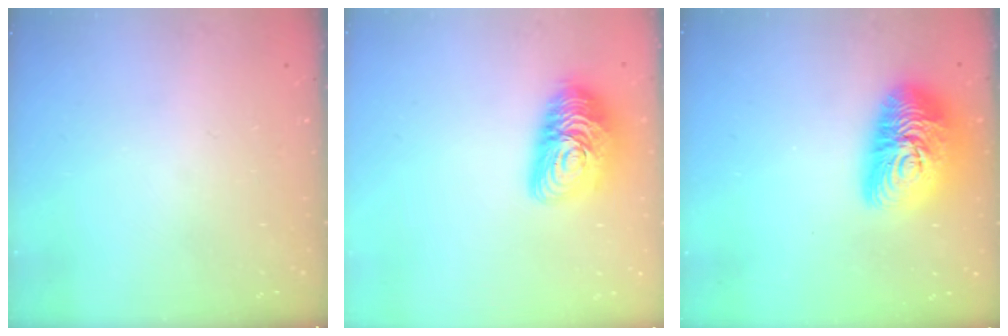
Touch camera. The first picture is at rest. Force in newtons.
{"total": 14.9, "press": 14.9, "slide": 0.7}
{"total": 16.9, "press": 16.8, "slide": 1.2}